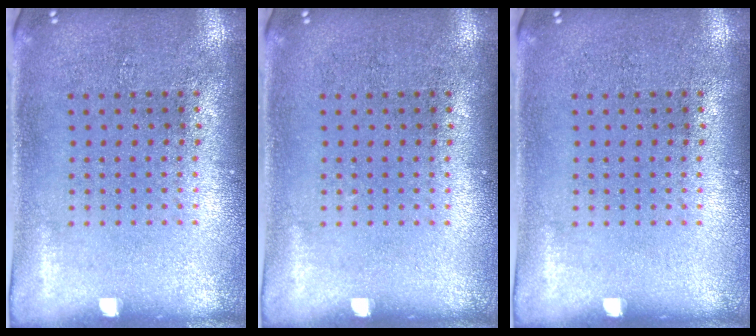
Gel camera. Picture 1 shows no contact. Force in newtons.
{"total": 0.0}
{"total": 0.0}